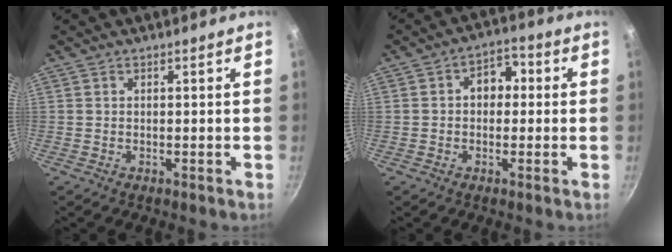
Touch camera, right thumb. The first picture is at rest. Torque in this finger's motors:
{"motor_torque": [0.62, 1.05, 0.39, 0.49, 0.00]}